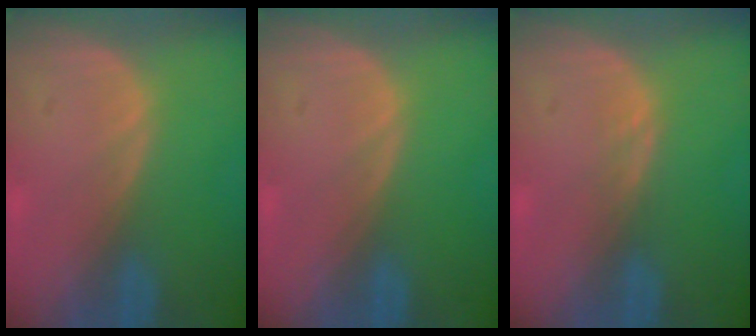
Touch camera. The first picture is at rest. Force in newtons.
{"total": 0.0}
{"total": 0.7, "press": 0.7, "slide": 0.1}